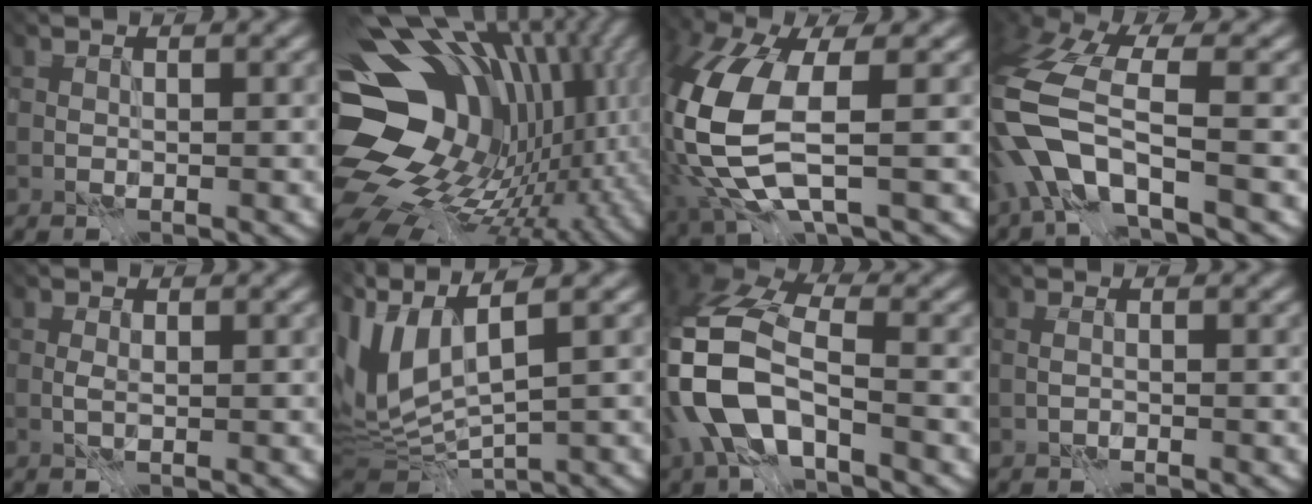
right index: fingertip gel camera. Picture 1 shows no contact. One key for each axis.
{"total": 17.2, "fx": 0.4, "fy": 13.0, "fz": 11.3, "tx": -0.211, "ty": -0.060, "tz": 0.079}
{"total": 10.0, "fx": -2.6, "fy": 4.1, "fz": 8.7, "tx": -0.237, "ty": -0.039, "tz": -0.015}
{"total": 8.6, "fx": -5.1, "fy": 2.0, "fz": 6.7, "tx": -0.160, "ty": -0.011, "tz": -0.083}
{"total": 1.2, "fx": -1.2, "fy": -0.3, "fz": 0.0, "tx": -0.005, "ty": -0.017, "tz": -0.012}
{"total": 8.1, "fx": 0.4, "fy": 2.8, "fz": 7.6, "tx": -0.192, "ty": -0.013, "tz": 0.052}
{"total": 9.0, "fx": -4.8, "fy": 3.9, "fz": 6.5, "tx": -0.164, "ty": -0.015, "tz": -0.074}
{"total": 1.3, "fx": -0.2, "fy": 0.7, "fz": 1.1, "tx": 0.011, "ty": 0.012, "tz": -0.024}